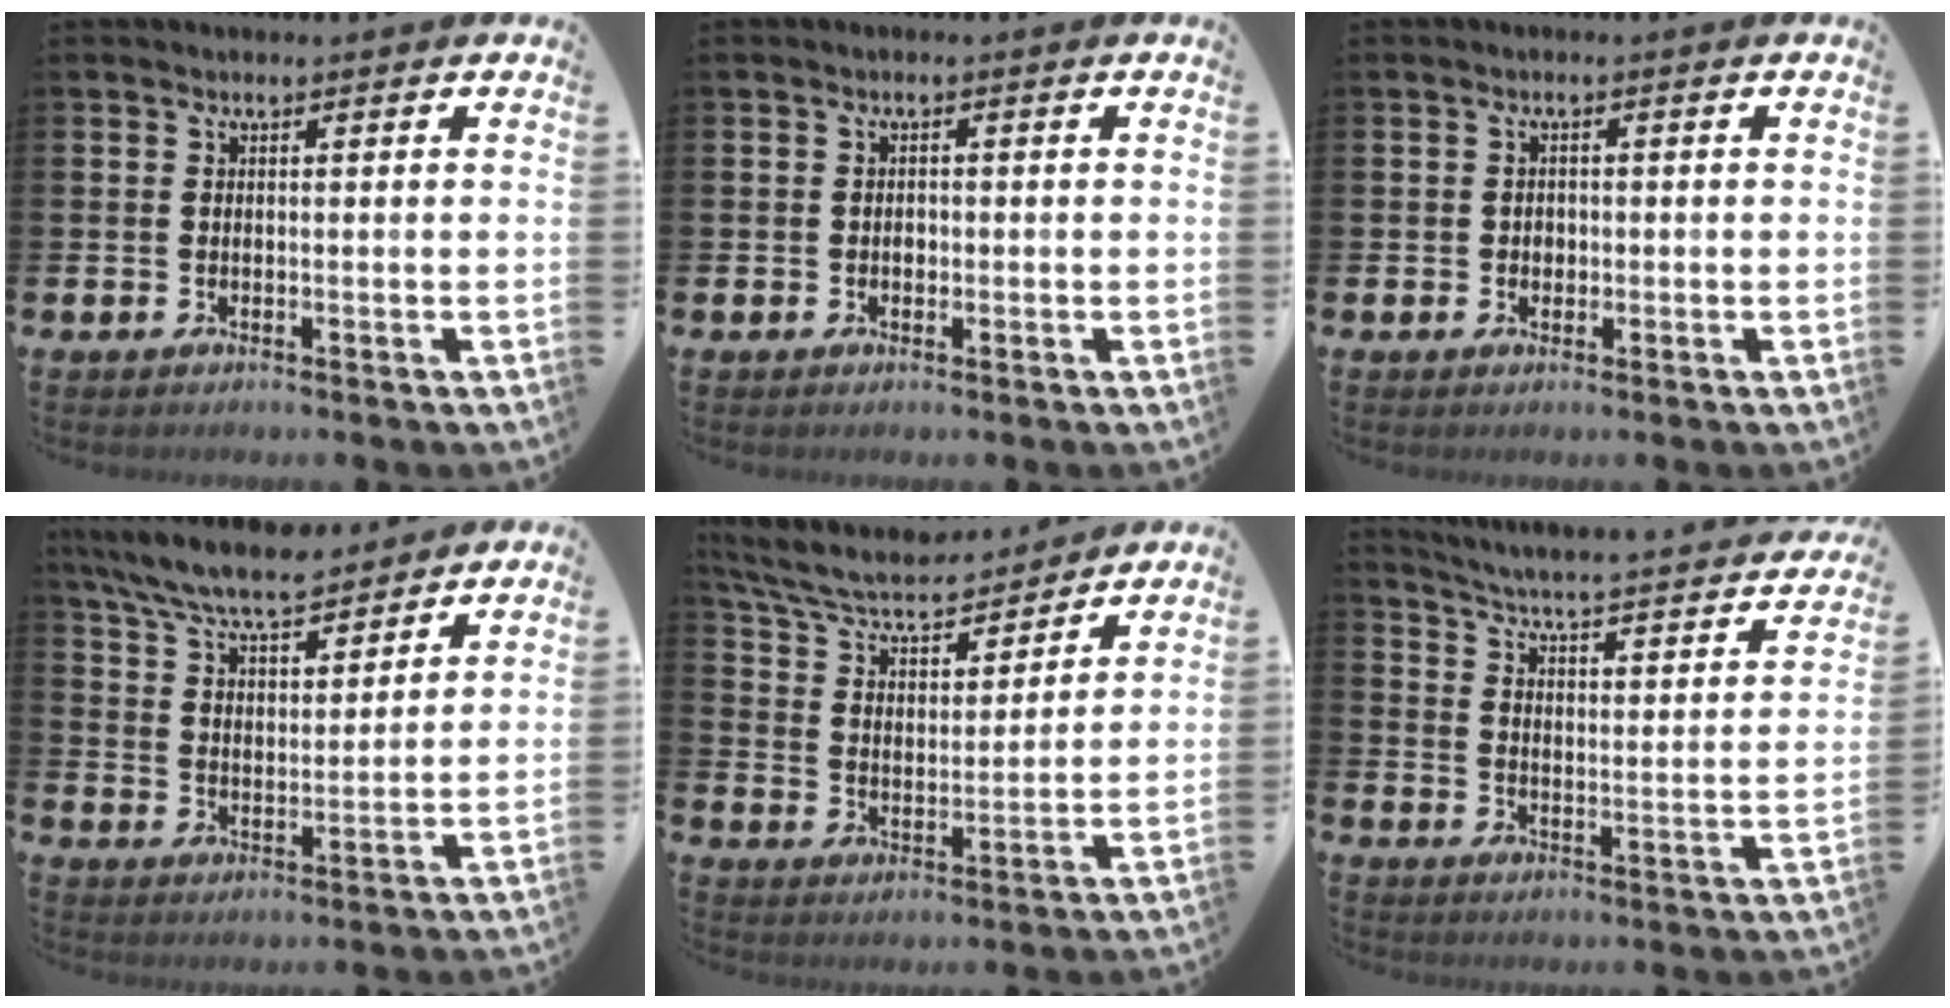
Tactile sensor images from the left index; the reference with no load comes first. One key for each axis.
{"total": 0.9, "fx": -0.2, "fy": 0.8, "fz": 0.4, "tx": -0.009, "ty": 0.005, "tz": -0.005}
{"total": 1.3, "fx": -0.1, "fy": 1.2, "fz": 0.4, "tx": -0.001, "ty": 0.005, "tz": -0.005}
{"total": 8.1, "fx": 7.5, "fy": 1.2, "fz": 2.6, "tx": -0.086, "ty": -0.038, "tz": 0.136}
{"total": 7.5, "fx": 6.7, "fy": 2.0, "fz": 2.5, "tx": -0.089, "ty": -0.046, "tz": 0.115}
{"total": 3.5, "fx": 3.1, "fy": 0.2, "fz": 1.5, "tx": -0.052, "ty": -0.040, "tz": 0.040}